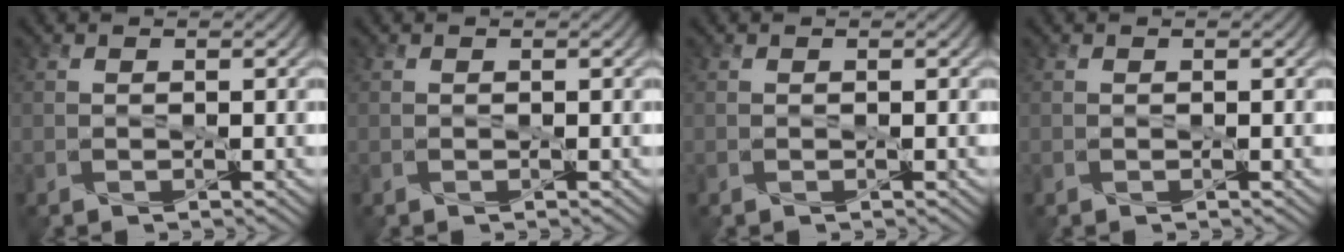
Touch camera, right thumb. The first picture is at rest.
{"total": 0.0}
{"total": 0.0}
{"total": 0.0}